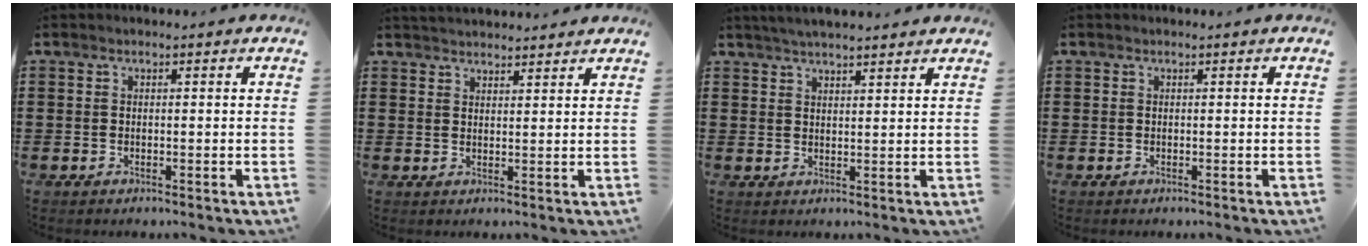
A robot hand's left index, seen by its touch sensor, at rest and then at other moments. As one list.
[{"total": 2.3, "force": [2.3, 0.0, -0.1], "torque": [-0.004, -0.002, 0.045]}, {"total": 2.9, "force": [2.8, 0.2, 0.7], "torque": [-0.021, -0.001, 0.052]}, {"total": 0.0}]